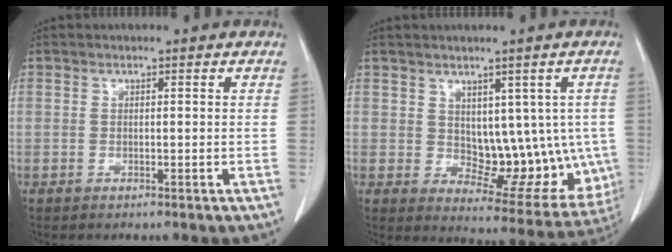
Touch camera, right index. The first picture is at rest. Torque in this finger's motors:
{"motor_torque": [0.11, 0.23, 0.15, 0.01]}